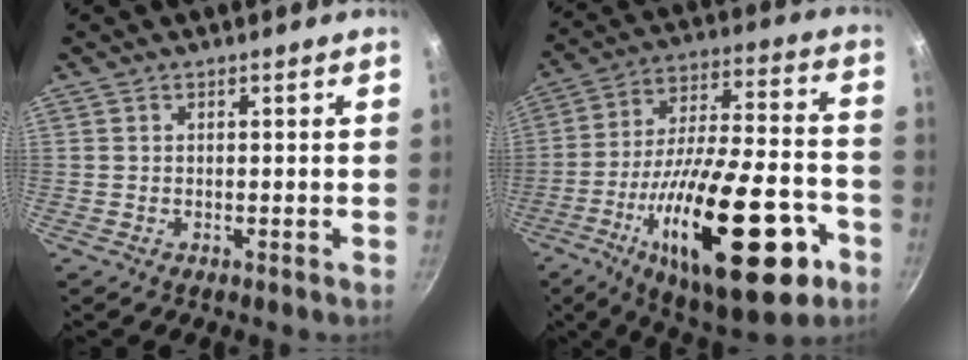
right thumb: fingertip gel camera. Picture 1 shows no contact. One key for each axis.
{"total": 30.9, "fx": -12.4, "fy": 11.6, "fz": 25.8, "tx": -0.380, "ty": 0.045, "tz": -0.187}